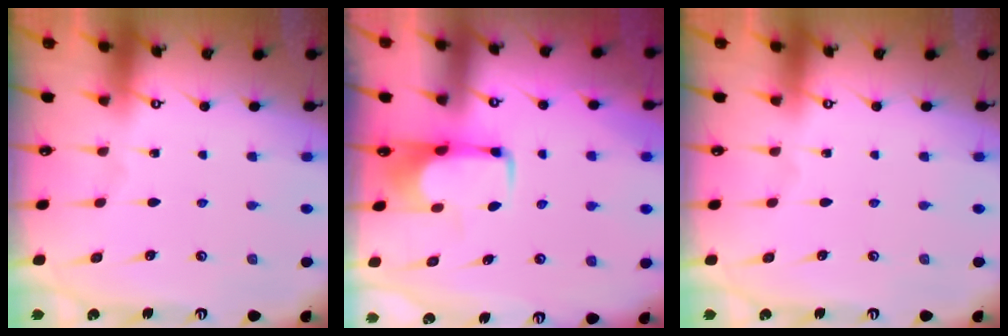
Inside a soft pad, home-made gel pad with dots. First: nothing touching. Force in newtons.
{"total": 1.9, "press": 1.9, "slide": 0.5}
{"total": 0.0}